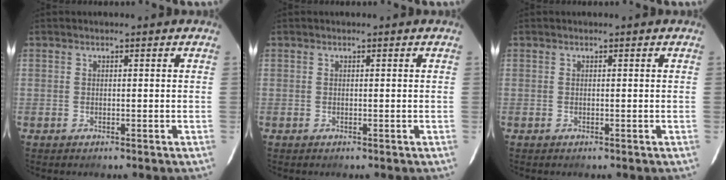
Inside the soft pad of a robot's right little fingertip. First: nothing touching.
{"total": 0.0}
{"total": 0.0}